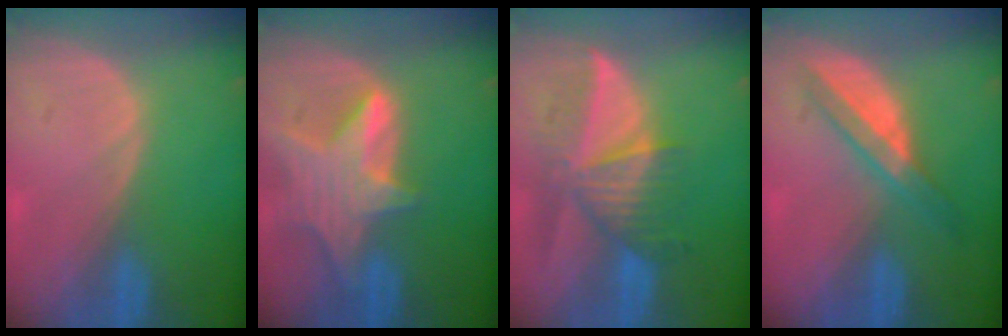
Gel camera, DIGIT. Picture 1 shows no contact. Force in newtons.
{"total": 8.2, "press": 7.3, "slide": 3.7}
{"total": 8.4, "press": 7.9, "slide": 3.0}
{"total": 6.1, "press": 5.4, "slide": 2.9}